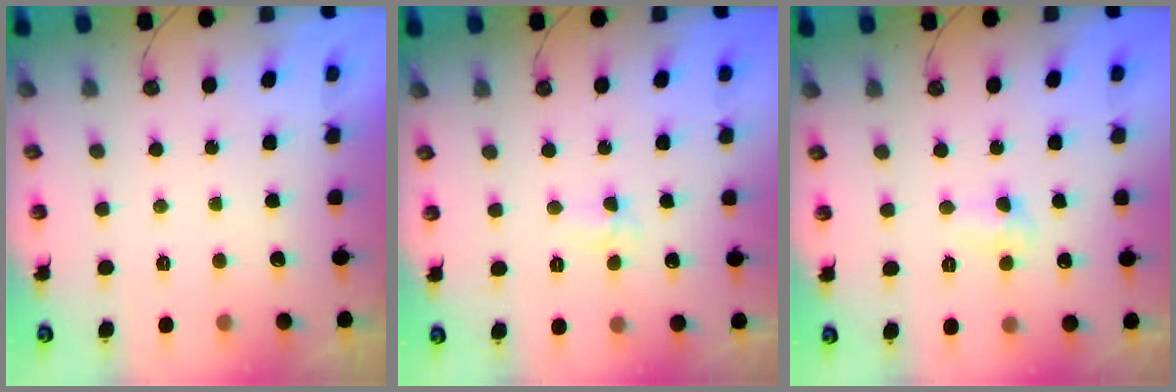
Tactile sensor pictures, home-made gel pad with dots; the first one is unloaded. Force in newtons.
{"total": 3.6, "press": 3.5, "slide": 0.8}
{"total": 3.3, "press": 3.3, "slide": 0.7}